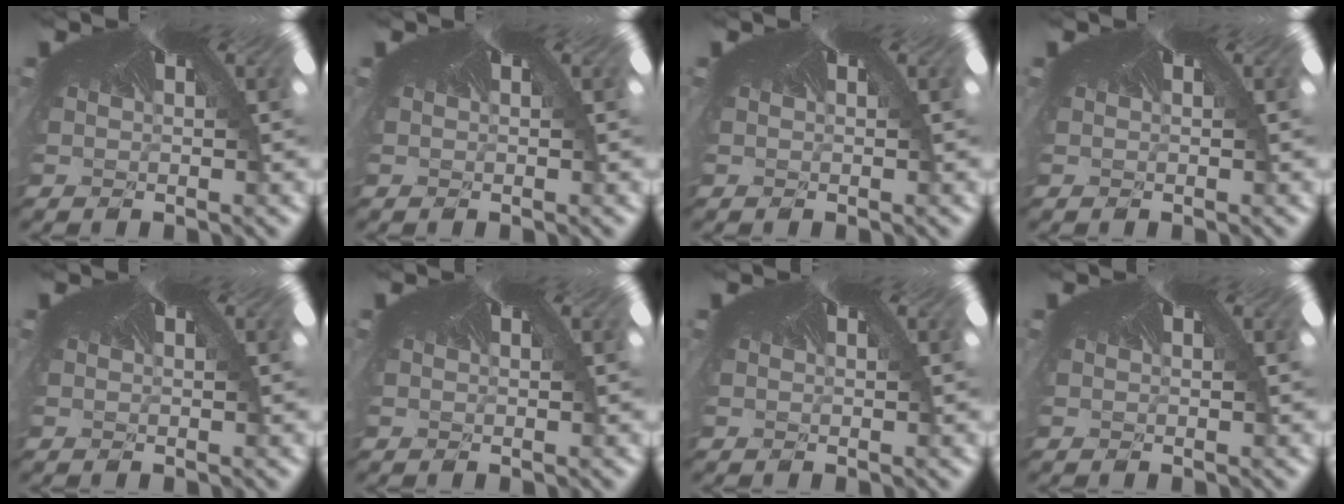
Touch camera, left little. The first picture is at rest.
{"total": 0.0}
{"total": 0.0}
{"total": 0.0}
{"total": 0.0}
{"total": 0.0}
{"total": 0.0}
{"total": 0.0}